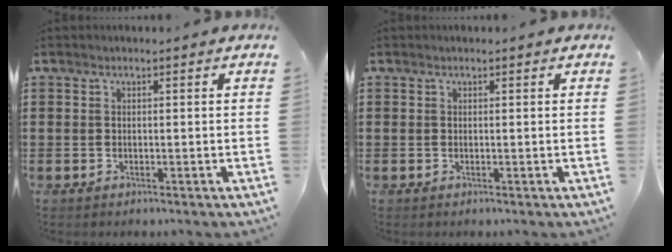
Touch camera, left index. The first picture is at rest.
{"total": 0.0}